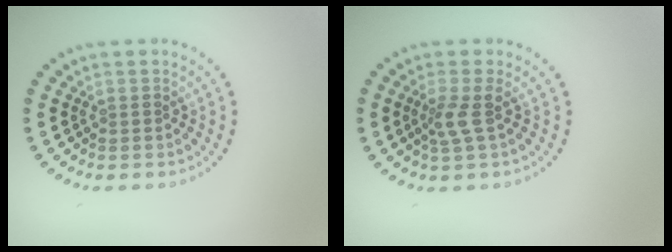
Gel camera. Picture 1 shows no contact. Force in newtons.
{"total": 2.0, "press": 1.5, "slide": 1.3}